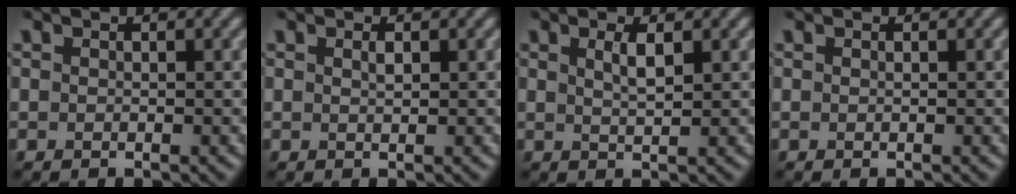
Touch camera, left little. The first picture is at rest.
{"total": 0.7, "force": [0.3, 0.2, 0.6], "torque": [-0.012, 0.002, 0.007]}
{"total": 1.9, "force": [0.8, 0.5, 1.6], "torque": [-0.029, 0.001, 0.014]}
{"total": 0.0}